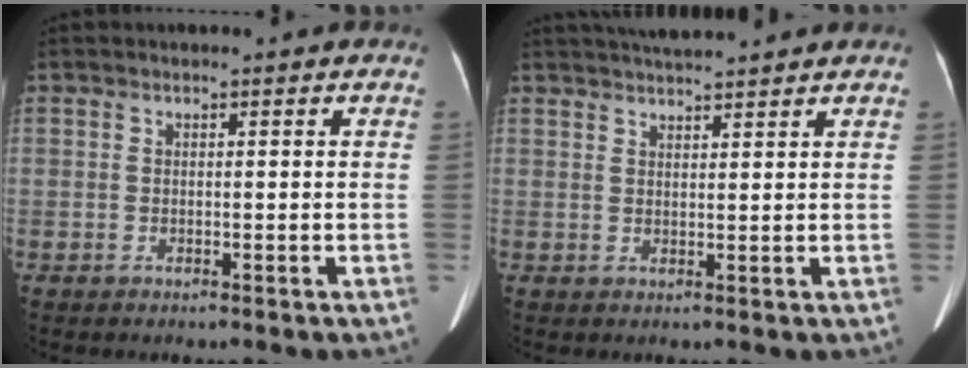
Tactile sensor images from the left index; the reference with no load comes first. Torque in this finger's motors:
{"motor_torque": [0.08, -0.26, 0.07, 0.03]}